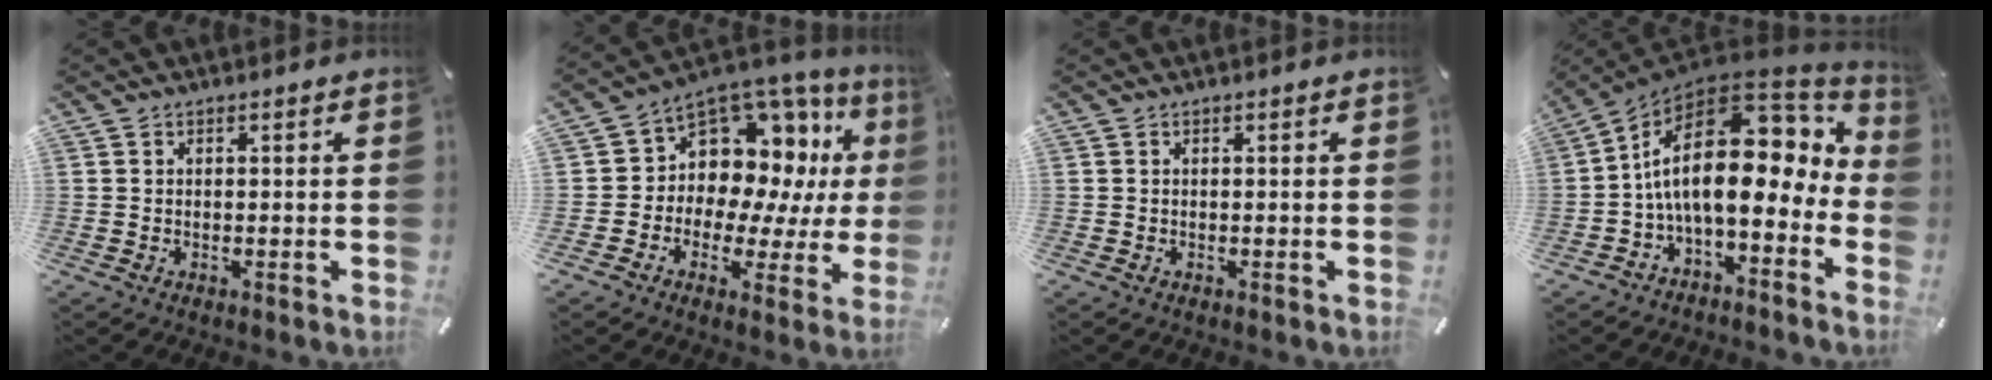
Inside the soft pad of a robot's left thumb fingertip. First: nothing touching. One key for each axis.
{"total": 10.4, "fx": 5.0, "fy": 8.2, "fz": 4.2, "tx": -0.068, "ty": -0.069, "tz": 0.095}
{"total": 0.0}
{"total": 19.9, "fx": 3.3, "fy": 9.8, "fz": 17.0, "tx": -0.308, "ty": -0.041, "tz": 0.054}